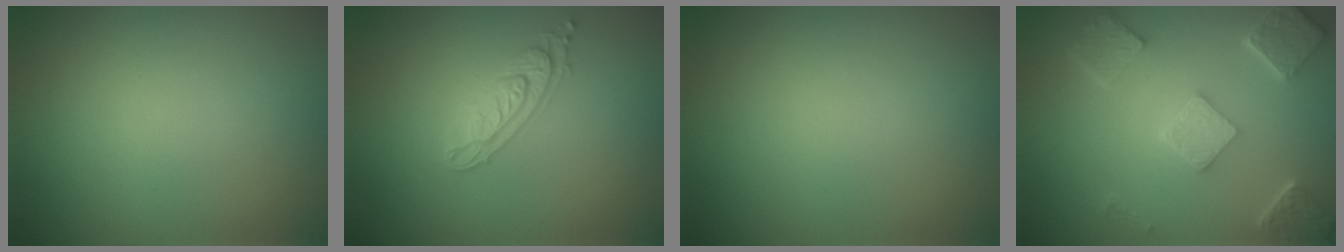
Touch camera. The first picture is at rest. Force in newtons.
{"total": 2.6, "press": 2.4, "slide": 1.0}
{"total": 0.0}
{"total": 5.3, "press": 4.1, "slide": 3.4}